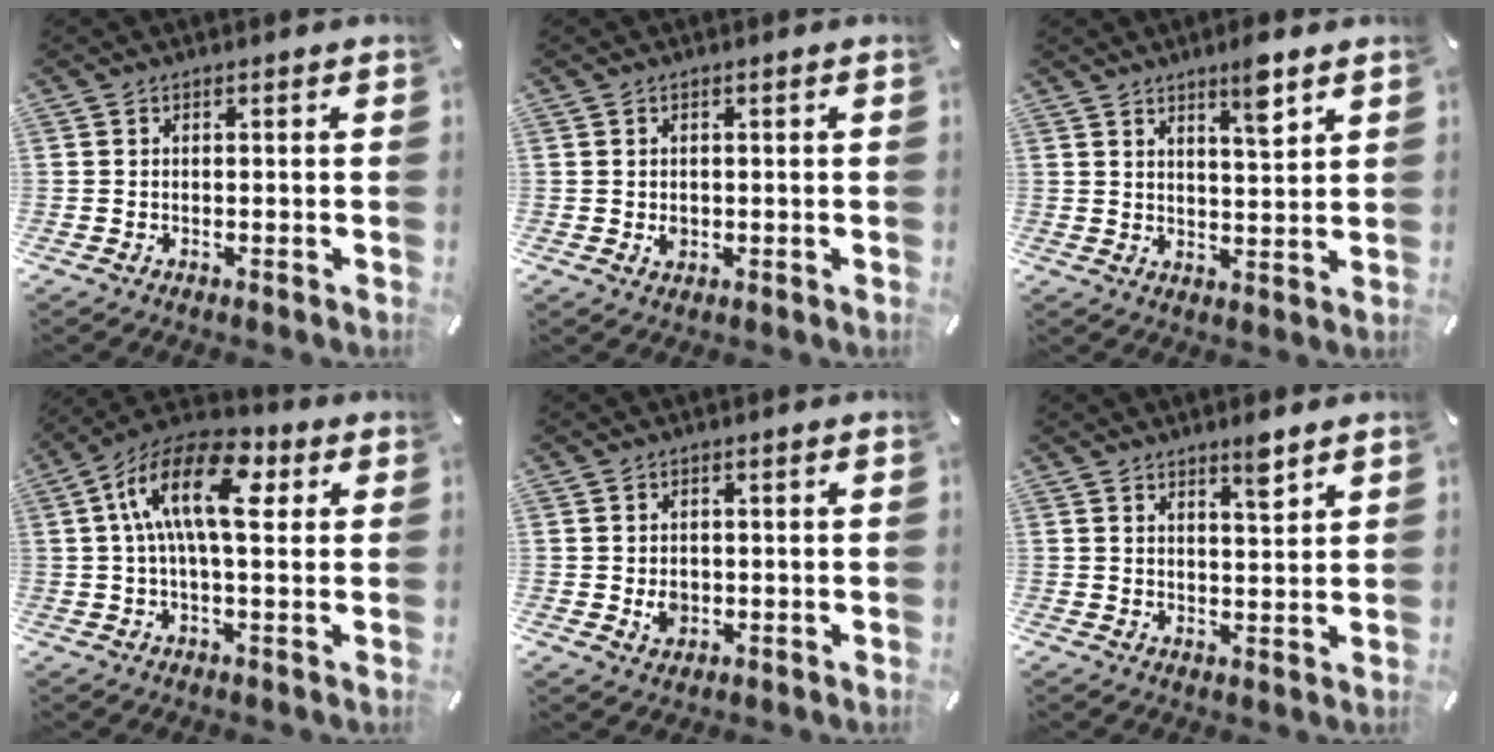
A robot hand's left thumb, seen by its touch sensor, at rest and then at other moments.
{"total": 1.4, "force": [0.0, 1.2, 0.7], "torque": [-0.007, 0.001, -0.002]}
{"total": 6.4, "force": [4.8, 1.1, 4.2], "torque": [-0.055, -0.032, 0.076]}
{"total": 15.0, "force": [3.6, 6.7, 12.9], "torque": [-0.252, -0.004, 0.061]}
{"total": 3.1, "force": [-0.2, 2.7, 1.6], "torque": [-0.014, -0.003, -0.003]}
{"total": 4.5, "force": [3.8, 0.6, 2.4], "torque": [-0.024, -0.029, 0.061]}